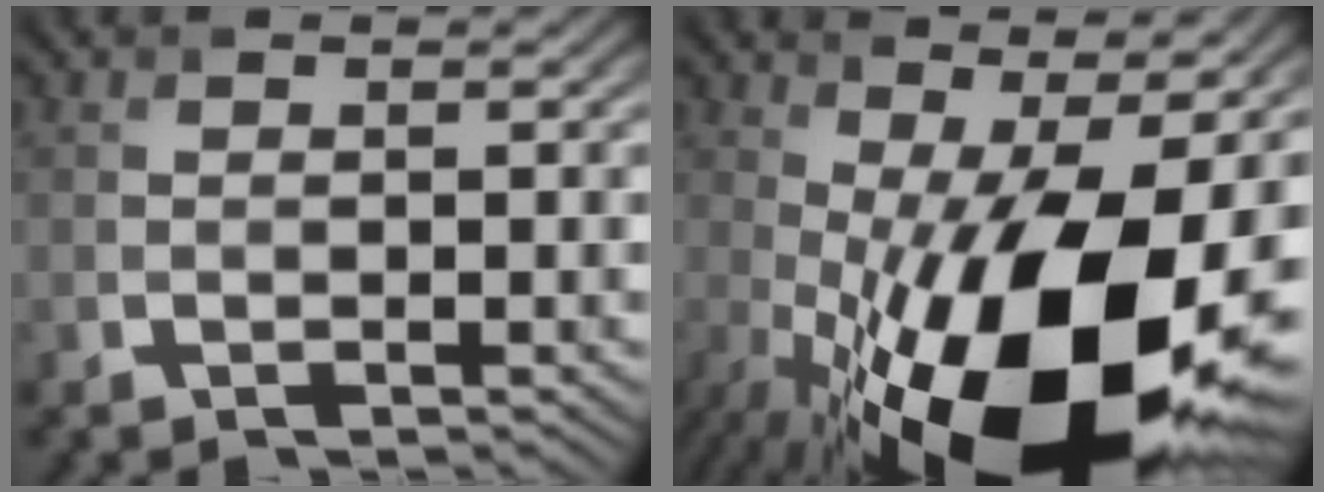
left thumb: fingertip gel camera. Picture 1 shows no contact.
{"total": 21.7, "force": [-4.8, 8.4, 19.4], "torque": [-0.307, -0.008, -0.075]}